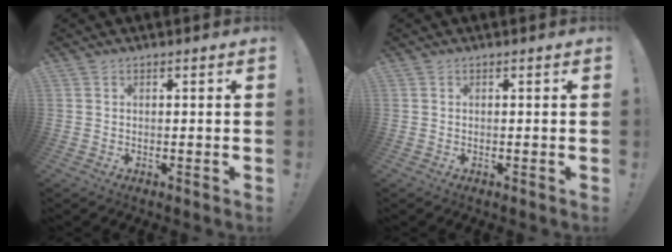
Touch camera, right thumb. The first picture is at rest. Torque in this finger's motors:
{"motor_torque": [0.00, 0.00, -0.12, 0.12, 0.01]}